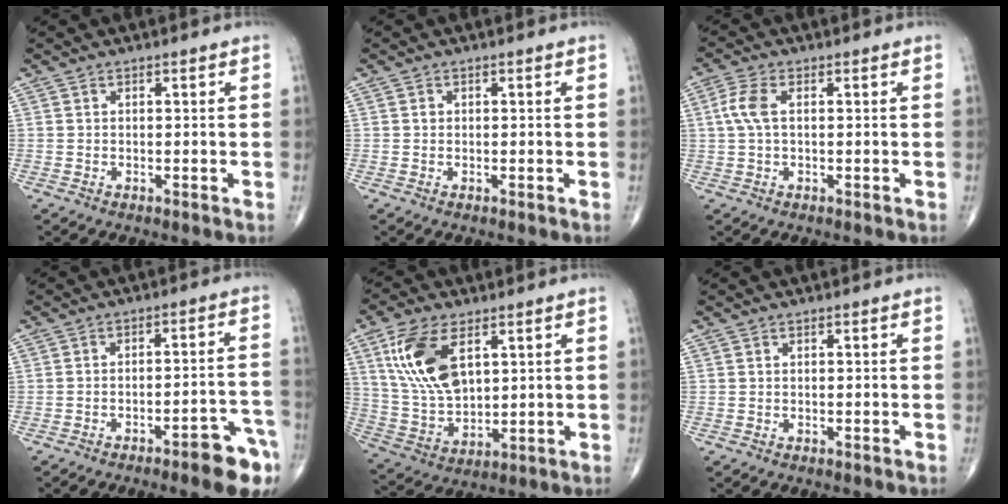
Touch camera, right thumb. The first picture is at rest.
{"total": 0.5, "force": [0.0, 0.5, 0.2], "torque": [0.000, 0.002, 0.000]}
{"total": 4.5, "force": [0.6, 2.2, 3.8], "torque": [-0.106, 0.013, 0.009]}
{"total": 9.5, "force": [-6.0, 2.1, 7.1], "torque": [-0.076, 0.050, -0.074]}
{"total": 14.4, "force": [5.6, 7.6, 10.8], "torque": [-0.210, -0.020, 0.120]}
{"total": 0.0}